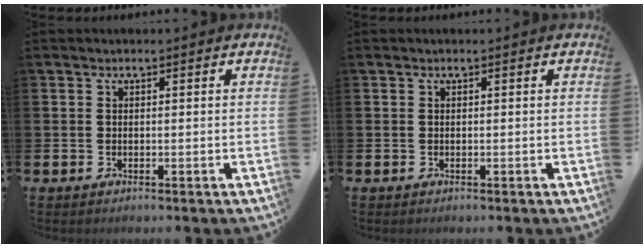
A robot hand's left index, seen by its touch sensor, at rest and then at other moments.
{"total": 0.0}